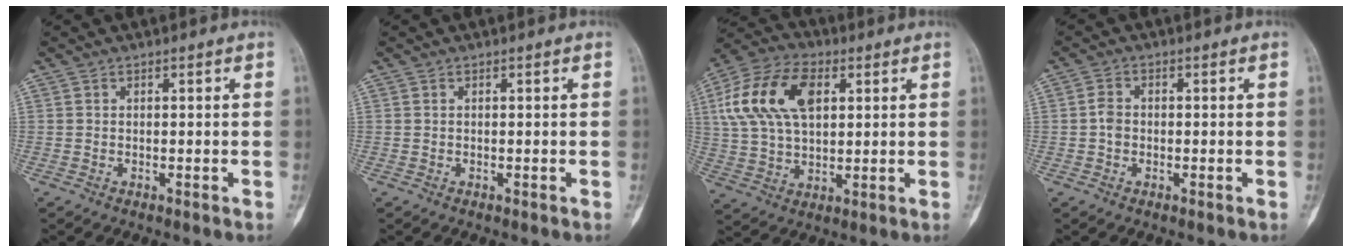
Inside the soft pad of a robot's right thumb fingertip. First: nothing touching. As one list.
[{"total": 0.0}, {"total": 16.7, "force": [4.8, 10.0, 12.4], "torque": [-0.233, 0.010, 0.085]}, {"total": 2.3, "force": [-0.4, 1.8, 1.3], "torque": [-0.015, 0.007, -0.014]}]